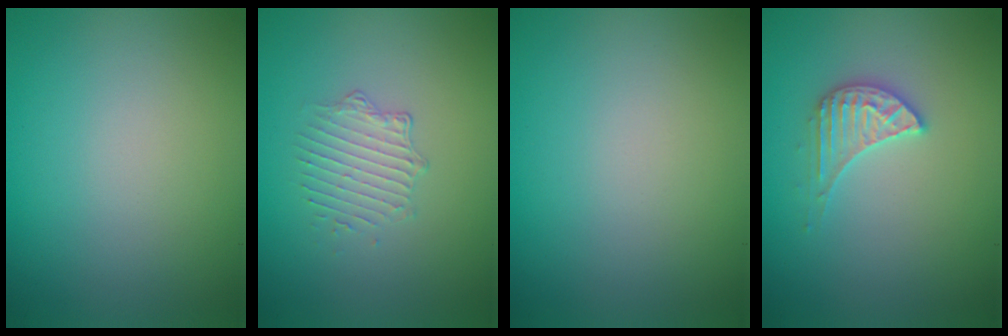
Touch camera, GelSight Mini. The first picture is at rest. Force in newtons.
{"total": 1.7, "press": 1.1, "slide": 1.3}
{"total": 0.0}
{"total": 2.6, "press": 2.6, "slide": 0.2}